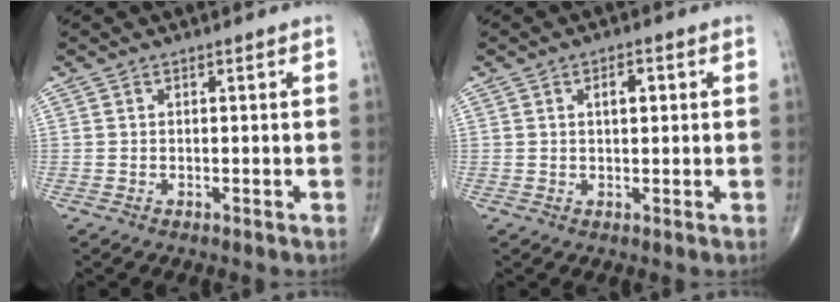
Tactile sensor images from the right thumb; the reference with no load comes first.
{"total": 3.0, "force": [0.9, 1.5, 2.5], "torque": [-0.033, 0.002, 0.011]}